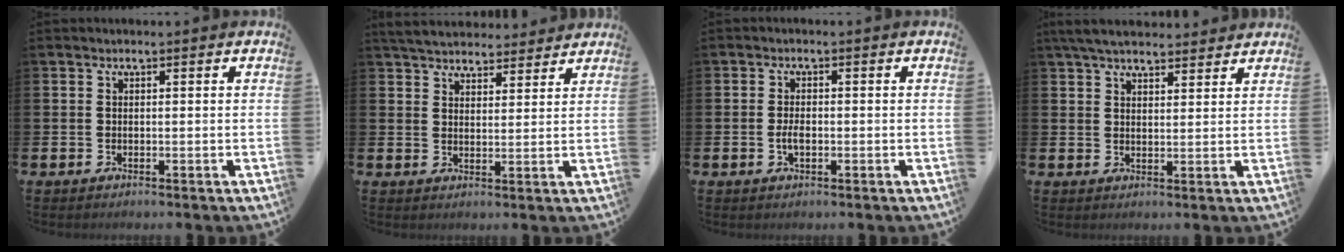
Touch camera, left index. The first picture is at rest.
{"total": 5.0, "force": [4.8, 1.1, 0.3], "torque": [-0.023, -0.024, 0.088]}
{"total": 2.1, "force": [-0.4, 1.0, 1.8], "torque": [-0.030, -0.002, -0.008]}
{"total": 4.9, "force": [4.6, 1.2, 1.3], "torque": [-0.038, -0.012, 0.086]}